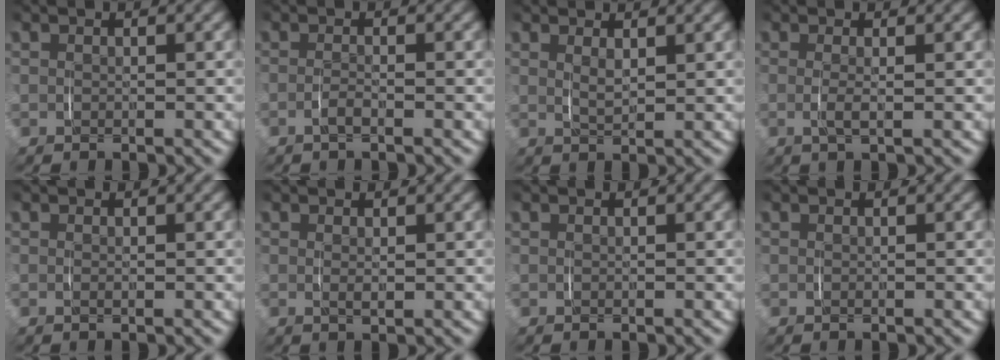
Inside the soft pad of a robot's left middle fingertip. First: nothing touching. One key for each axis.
{"total": 1.1, "fx": -0.9, "fy": -0.2, "fz": 0.5, "tx": -0.012, "ty": -0.004, "tz": -0.017}
{"total": 1.7, "fx": 1.2, "fy": 0.3, "fz": 1.1, "tx": -0.022, "ty": -0.008, "tz": 0.023}
{"total": 1.3, "fx": -0.2, "fy": -0.1, "fz": 1.3, "tx": -0.026, "ty": -0.005, "tz": -0.002}
{"total": 0.0}
{"total": 0.6, "fx": 0.2, "fy": -0.1, "fz": 0.6, "tx": -0.009, "ty": -0.004, "tz": 0.005}
{"total": 0.0}
{"total": 0.0}